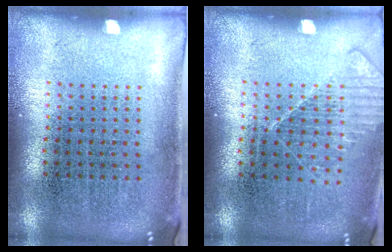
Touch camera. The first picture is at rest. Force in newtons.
{"total": 1.2, "press": 1.2, "slide": 0.1}